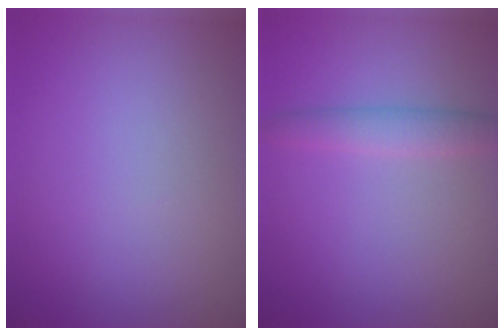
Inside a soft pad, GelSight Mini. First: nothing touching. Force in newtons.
{"total": 2.2, "press": 2.2, "slide": 0.0}